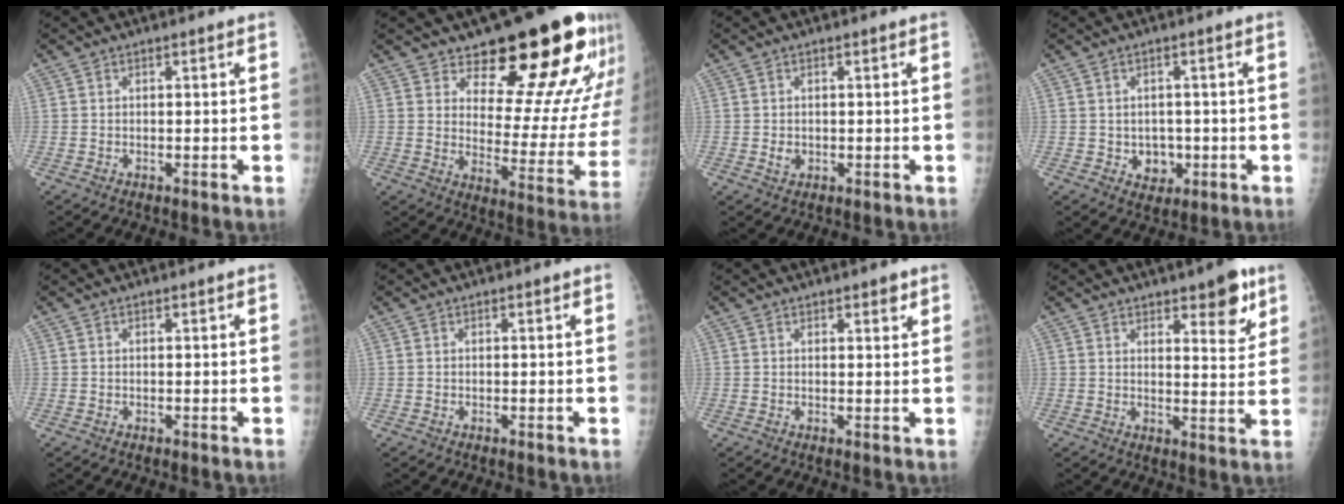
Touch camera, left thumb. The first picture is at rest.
{"total": 21.1, "force": [15.4, 8.2, 11.8], "torque": [-0.098, -0.104, 0.202]}
{"total": 1.7, "force": [-0.1, 1.4, 0.9], "torque": [-0.009, 0.001, 0.002]}
{"total": 4.3, "force": [-0.7, 3.7, 2.1], "torque": [-0.005, 0.004, -0.003]}
{"total": 0.0}
{"total": 0.0}
{"total": 2.1, "force": [1.4, 0.9, 1.2], "torque": [-0.003, -0.007, 0.017]}
{"total": 8.4, "force": [5.0, 3.0, 6.0], "torque": [-0.054, -0.030, 0.066]}